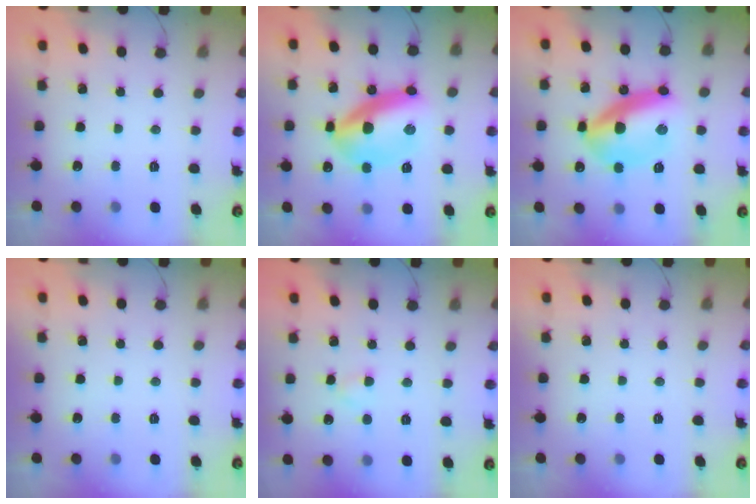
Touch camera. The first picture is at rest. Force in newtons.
{"total": 16.4, "press": 16.4, "slide": 0.9}
{"total": 16.4, "press": 16.4, "slide": 0.9}
{"total": 0.0}
{"total": 1.9, "press": 1.7, "slide": 0.9}
{"total": 0.0}